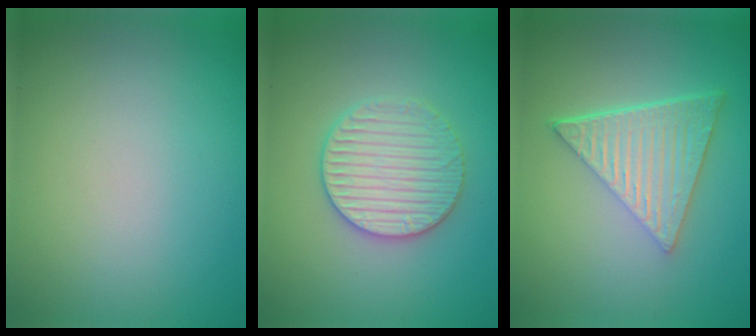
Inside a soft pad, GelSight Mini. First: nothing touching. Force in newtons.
{"total": 4.0, "press": 3.9, "slide": 0.8}
{"total": 6.8, "press": 4.5, "slide": 5.0}